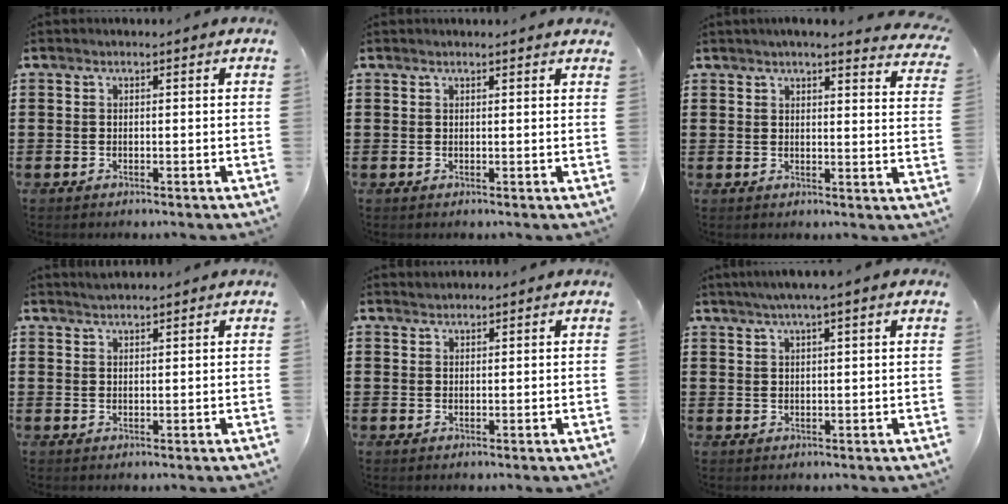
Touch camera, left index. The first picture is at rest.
{"total": 0.9, "force": [0.8, -0.1, 0.4], "torque": [-0.009, -0.002, 0.017]}
{"total": 3.4, "force": [3.2, -0.4, 1.1], "torque": [-0.027, -0.017, 0.053]}
{"total": 1.3, "force": [1.3, 0.1, 0.2], "torque": [-0.005, 0.000, 0.024]}
{"total": 1.0, "force": [1.0, 0.2, 0.0], "torque": [-0.002, -0.001, 0.020]}
{"total": 2.3, "force": [1.6, -0.3, 1.7], "torque": [-0.035, 0.003, 0.028]}